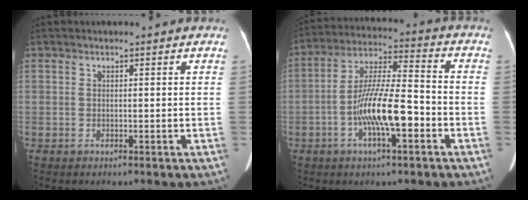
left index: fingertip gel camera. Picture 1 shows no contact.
{"total": 11.9, "force": [-3.9, 2.4, 11.0], "torque": [-0.214, 0.011, -0.068]}